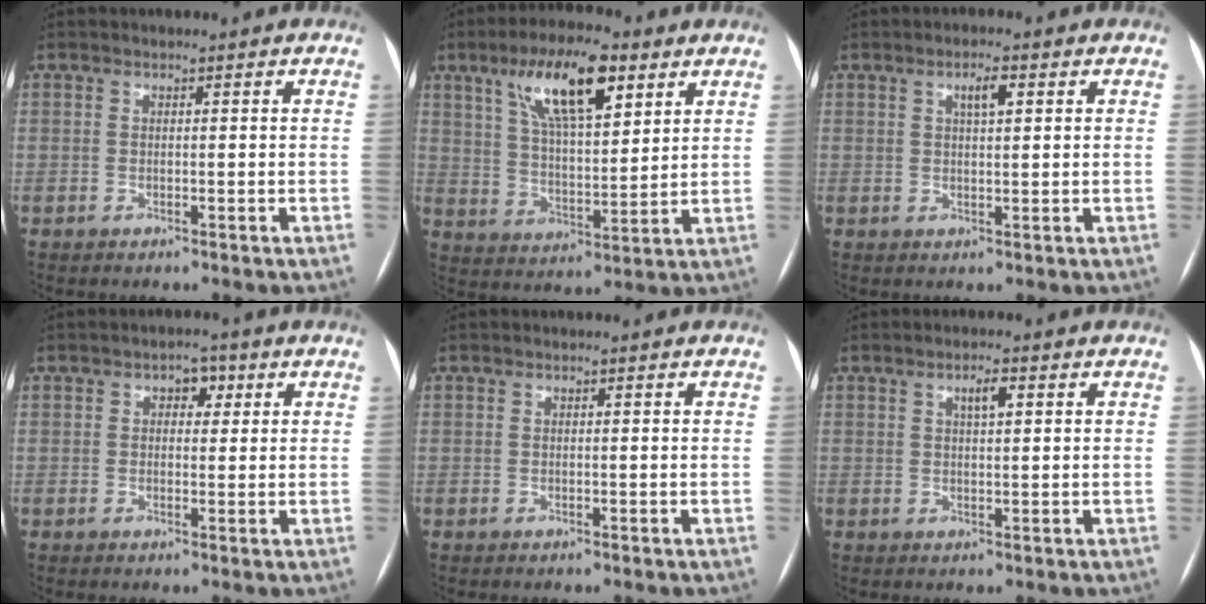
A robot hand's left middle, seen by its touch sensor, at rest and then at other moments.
{"total": 13.5, "force": [7.2, 4.0, 10.7], "torque": [-0.190, 0.015, 0.129]}
{"total": 2.9, "force": [1.2, 0.7, 2.5], "torque": [-0.045, 0.004, 0.020]}
{"total": 2.8, "force": [1.1, 1.8, 1.8], "torque": [-0.023, 0.013, 0.014]}
{"total": 0.0}
{"total": 2.6, "force": [1.1, 0.6, 2.2], "torque": [-0.040, 0.003, 0.017]}